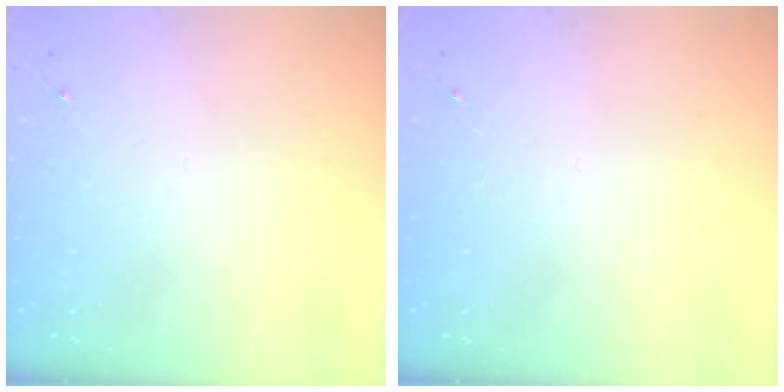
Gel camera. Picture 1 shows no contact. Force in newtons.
{"total": 0.0}